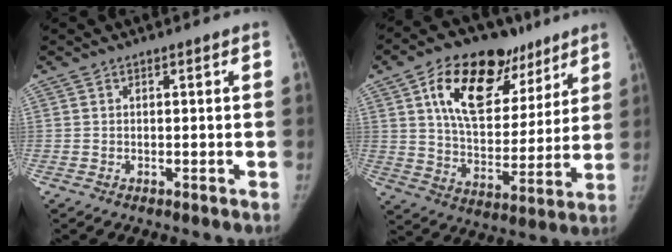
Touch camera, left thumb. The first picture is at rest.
{"total": 22.5, "force": [11.5, 12.8, 14.4], "torque": [-0.183, -0.023, 0.189]}